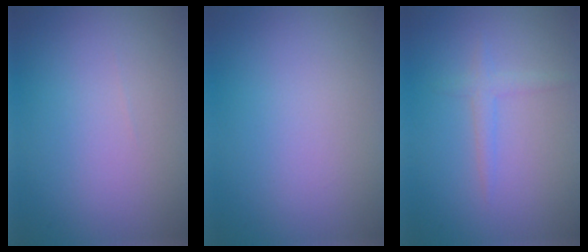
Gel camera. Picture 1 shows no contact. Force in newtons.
{"total": 0.0}
{"total": 1.4, "press": 1.4, "slide": 0.1}